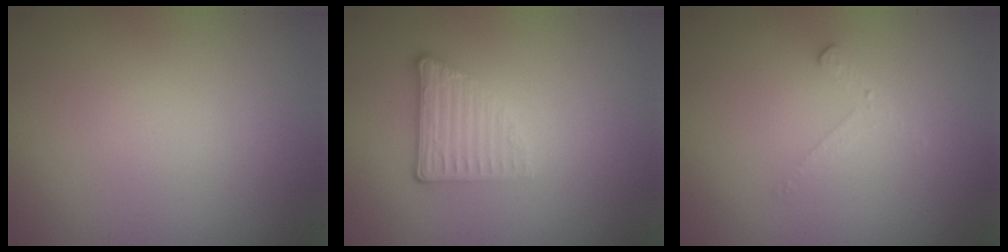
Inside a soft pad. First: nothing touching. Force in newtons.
{"total": 2.7, "press": 2.3, "slide": 1.4}
{"total": 1.6, "press": 1.5, "slide": 0.4}